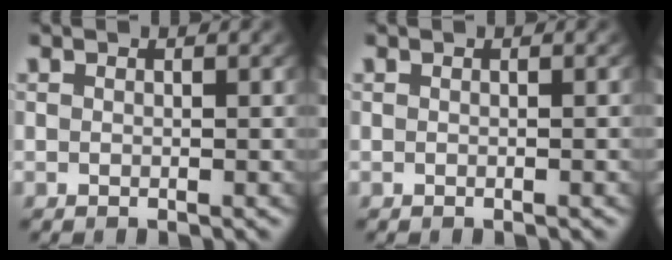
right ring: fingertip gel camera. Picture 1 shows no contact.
{"total": 0.0}